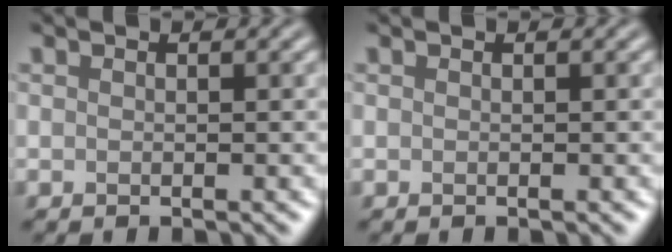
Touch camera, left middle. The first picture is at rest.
{"total": 0.0}